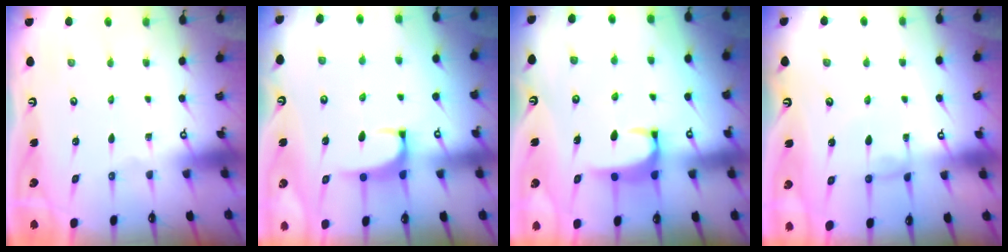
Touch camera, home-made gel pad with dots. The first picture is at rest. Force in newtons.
{"total": 0.8, "press": 0.4, "slide": 0.7}
{"total": 2.0, "press": 2.0, "slide": 0.3}
{"total": 0.0}